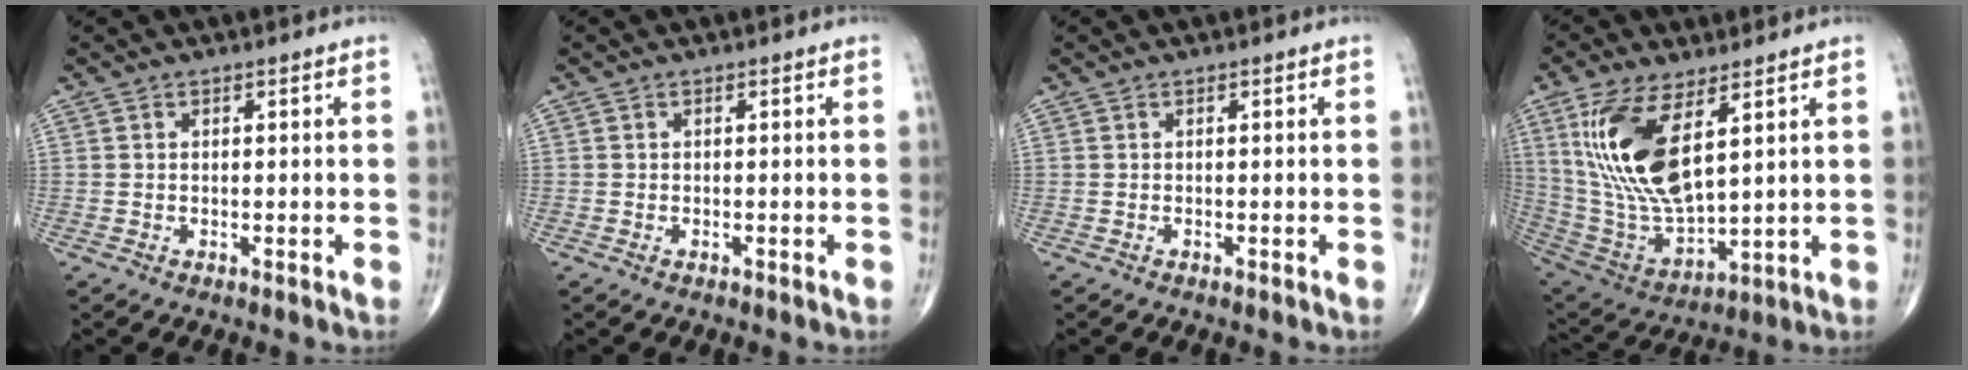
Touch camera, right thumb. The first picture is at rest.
{"total": 0.0}
{"total": 0.0}
{"total": 18.6, "force": [6.6, 7.9, 15.5], "torque": [-0.308, -0.028, 0.143]}